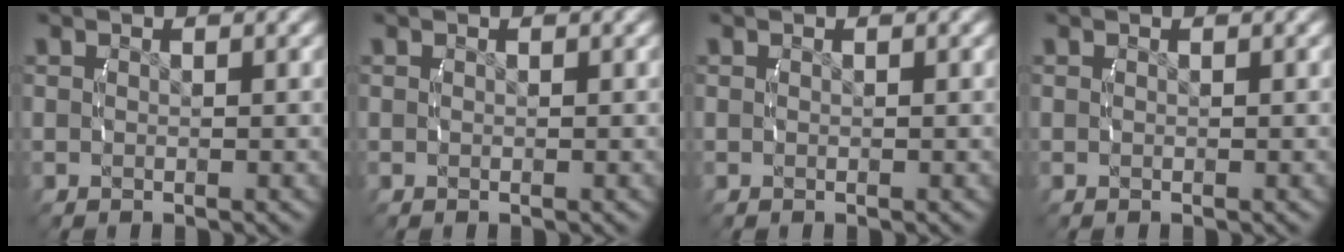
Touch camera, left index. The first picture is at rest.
{"total": 0.0}
{"total": 0.0}
{"total": 0.0}